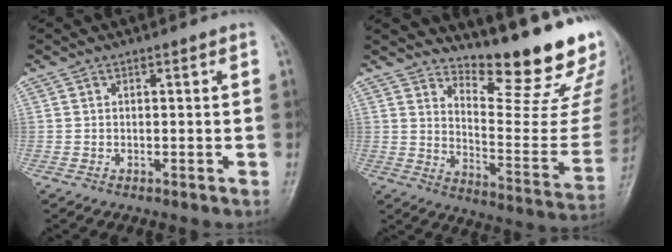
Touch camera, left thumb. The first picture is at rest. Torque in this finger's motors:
{"motor_torque": [0.72, 0.08, 0.77, -1.60, 0.09]}